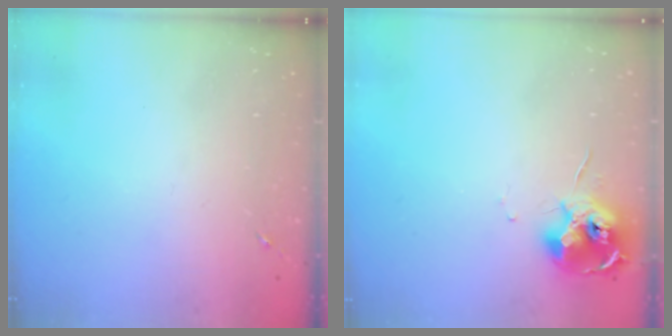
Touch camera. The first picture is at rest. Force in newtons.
{"total": 12.0, "press": 11.9, "slide": 1.3}